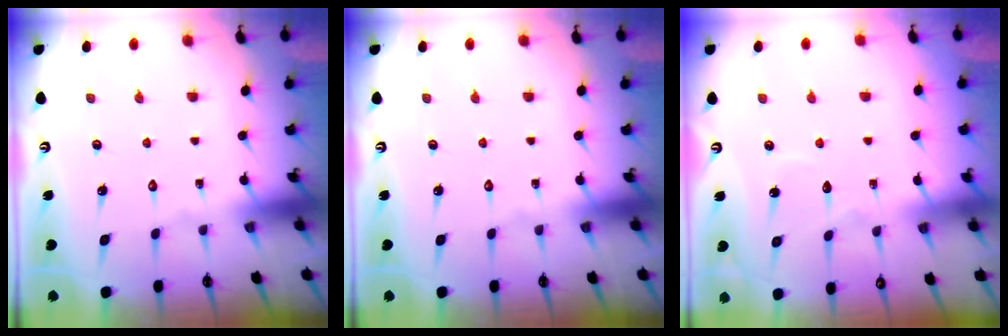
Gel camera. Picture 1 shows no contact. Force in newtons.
{"total": 0.0}
{"total": 2.8, "press": 2.8, "slide": 0.3}